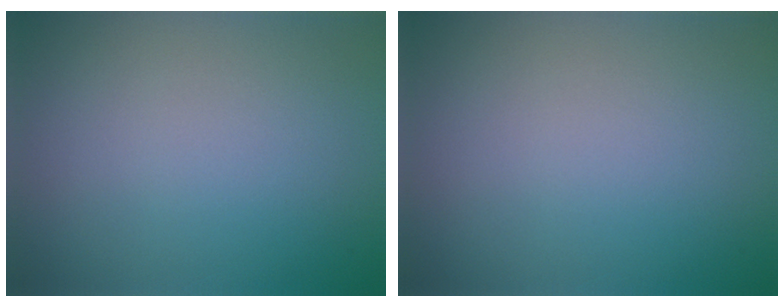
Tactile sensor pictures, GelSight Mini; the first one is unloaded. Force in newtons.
{"total": 0.0}